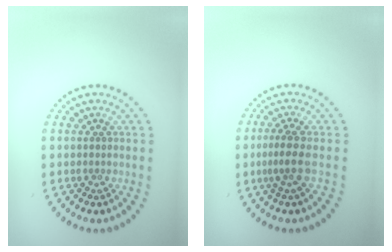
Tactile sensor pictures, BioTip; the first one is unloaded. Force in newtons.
{"total": 2.2, "press": 1.5, "slide": 1.6}